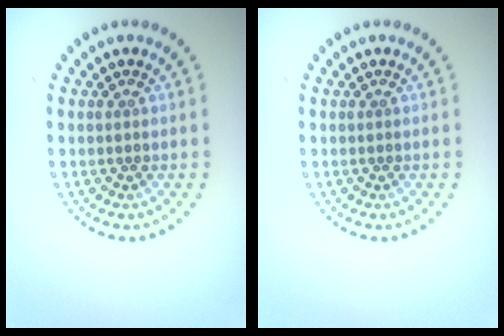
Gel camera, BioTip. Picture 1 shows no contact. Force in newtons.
{"total": 0.0}